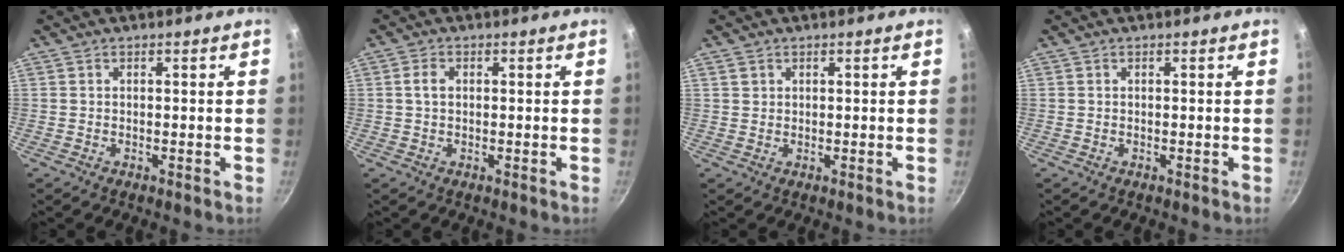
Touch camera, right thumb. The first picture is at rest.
{"total": 2.1, "force": [0.2, 1.5, 1.5], "torque": [-0.027, 0.006, 0.004]}
{"total": 1.4, "force": [0.6, 1.1, 0.4], "torque": [-0.002, 0.003, 0.010]}
{"total": 0.0}